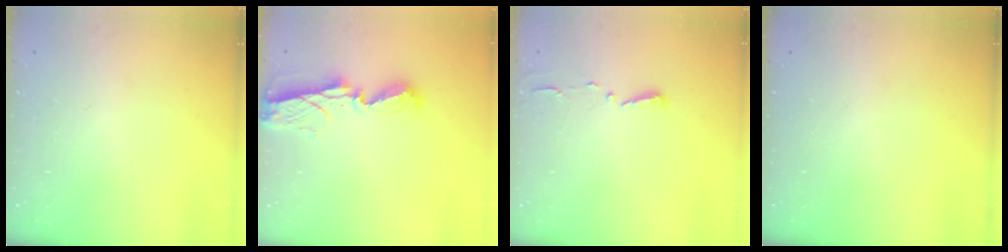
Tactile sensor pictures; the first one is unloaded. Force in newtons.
{"total": 8.4, "press": 8.4, "slide": 1.1}
{"total": 2.7, "press": 2.7, "slide": 0.4}
{"total": 0.0}